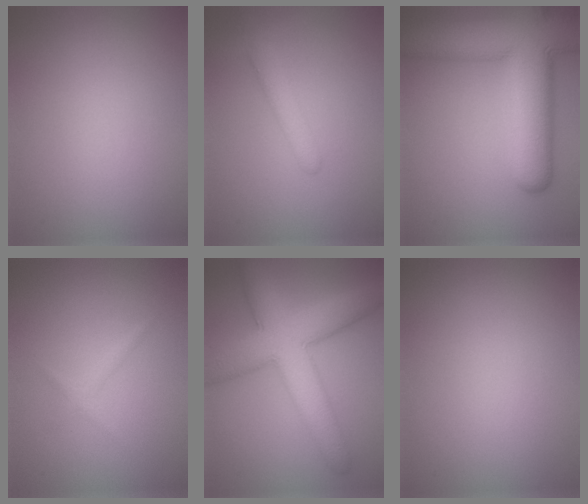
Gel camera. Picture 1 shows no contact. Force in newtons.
{"total": 2.4, "press": 2.4, "slide": 0.1}
{"total": 12.8, "press": 12.8, "slide": 0.9}
{"total": 0.9, "press": 0.9, "slide": 0.0}
{"total": 8.4, "press": 8.4, "slide": 0.2}
{"total": 0.0}